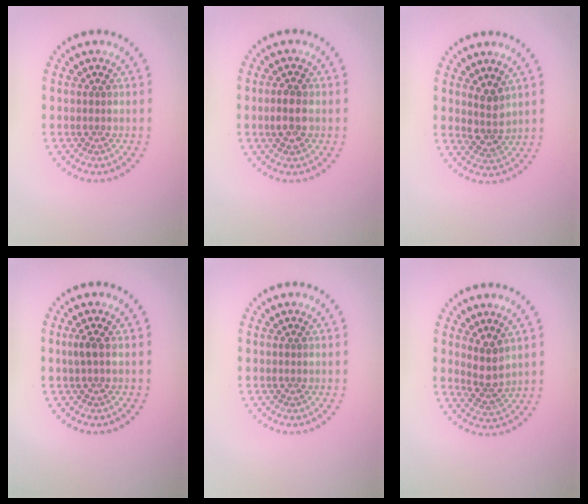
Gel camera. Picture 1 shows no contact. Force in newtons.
{"total": 2.2, "press": 2.2, "slide": 0.0}
{"total": 2.2, "press": 1.8, "slide": 1.2}
{"total": 1.0, "press": 1.0, "slide": 0.3}
{"total": 0.0}
{"total": 2.5, "press": 2.1, "slide": 1.3}